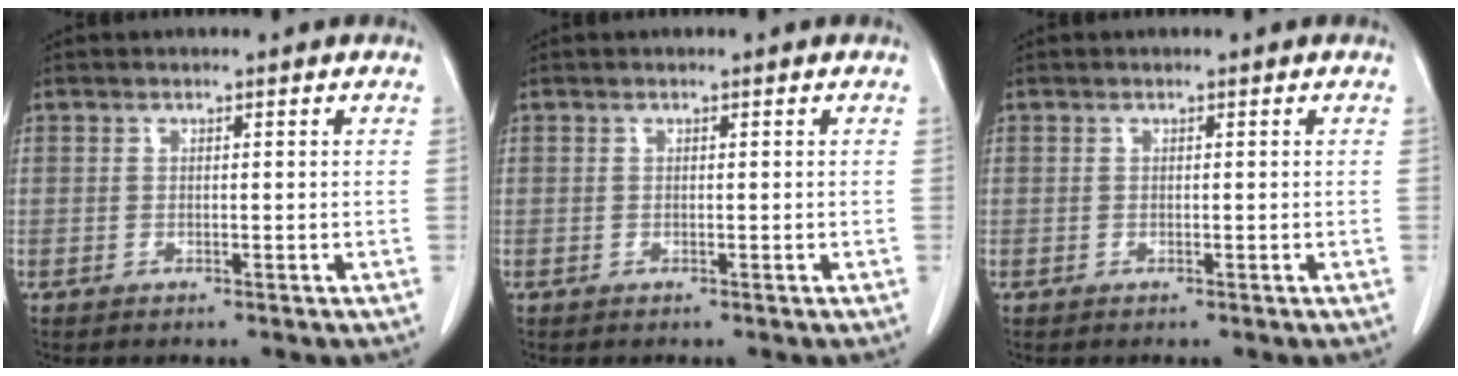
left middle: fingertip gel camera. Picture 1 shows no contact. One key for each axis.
{"total": 0.0}
{"total": 0.0}